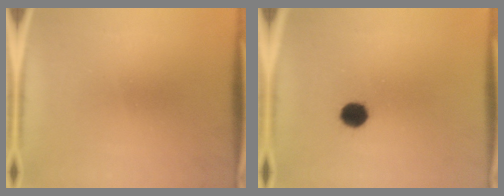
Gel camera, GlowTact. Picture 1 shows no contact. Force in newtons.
{"total": 4.7}